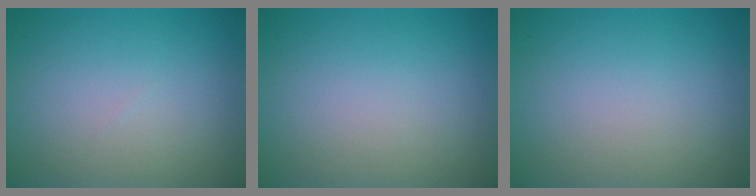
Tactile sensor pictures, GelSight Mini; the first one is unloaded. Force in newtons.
{"total": 0.0}
{"total": 0.0}